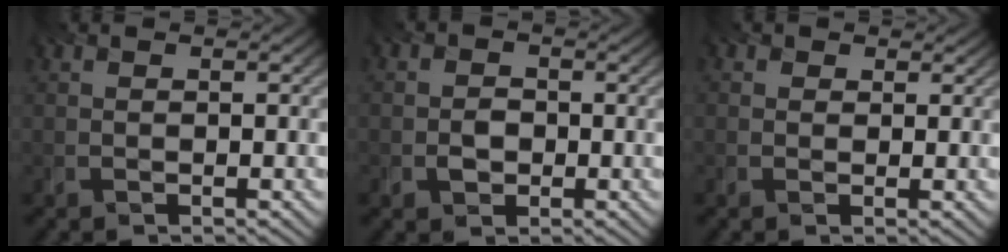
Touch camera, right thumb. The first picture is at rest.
{"total": 2.1, "force": [-0.5, 1.9, 0.7], "torque": [-0.009, -0.004, -0.013]}
{"total": 1.2, "force": [0.6, 1.0, 0.1], "torque": [0.002, -0.005, 0.005]}